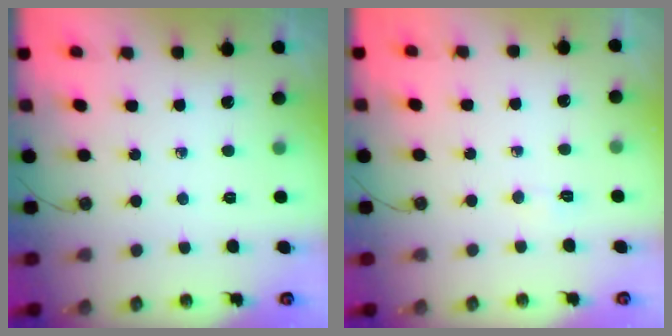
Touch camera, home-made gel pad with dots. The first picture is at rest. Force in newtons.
{"total": 2.5, "press": 2.5, "slide": 0.3}